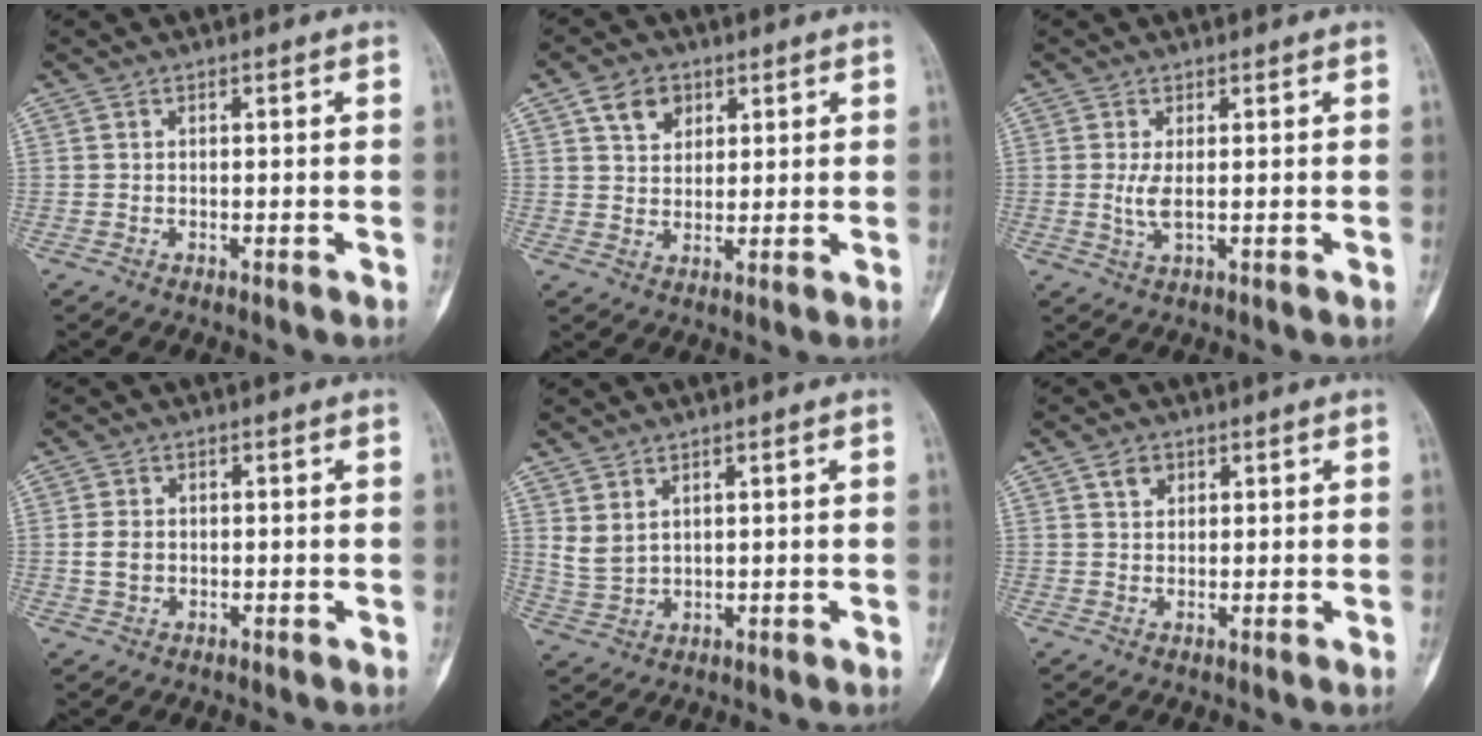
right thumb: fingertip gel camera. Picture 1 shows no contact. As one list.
[{"total": 6.0, "force": [2.9, 4.3, 2.8], "torque": [-0.027, -0.011, 0.051]}, {"total": 2.8, "force": [0.2, 0.8, 2.7], "torque": [-0.067, -0.008, 0.008]}, {"total": 3.0, "force": [0.0, 2.4, 1.8], "torque": [-0.027, 0.002, 0.002]}, {"total": 4.1, "force": [2.0, 2.4, 2.6], "torque": [-0.047, -0.012, 0.053]}, {"total": 2.8, "force": [1.4, 2.0, 1.2], "torque": [-0.012, -0.005, 0.024]}]